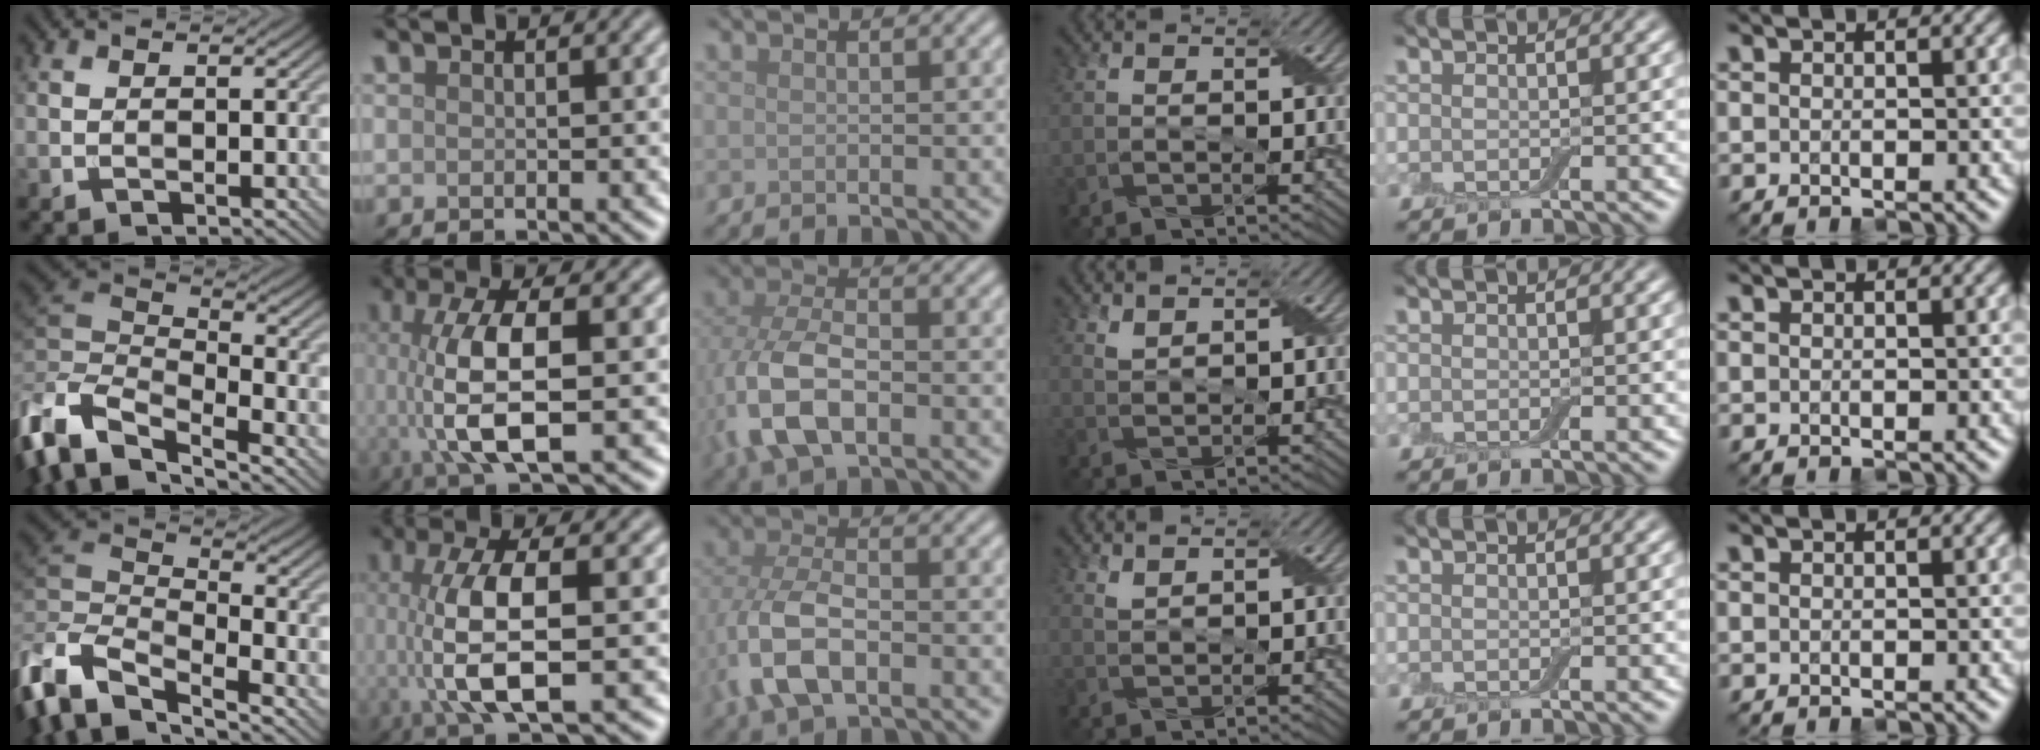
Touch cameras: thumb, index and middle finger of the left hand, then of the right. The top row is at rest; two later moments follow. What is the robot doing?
{"motion": "wrap", "object": "adhesive wrap"}